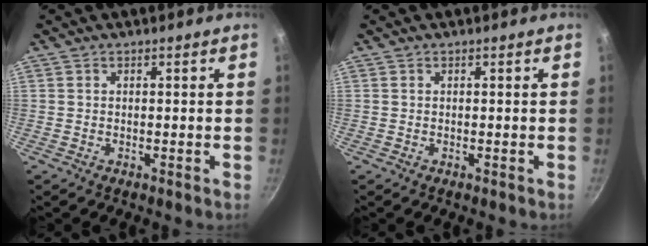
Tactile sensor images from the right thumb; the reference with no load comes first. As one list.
[{"total": 0.0}]